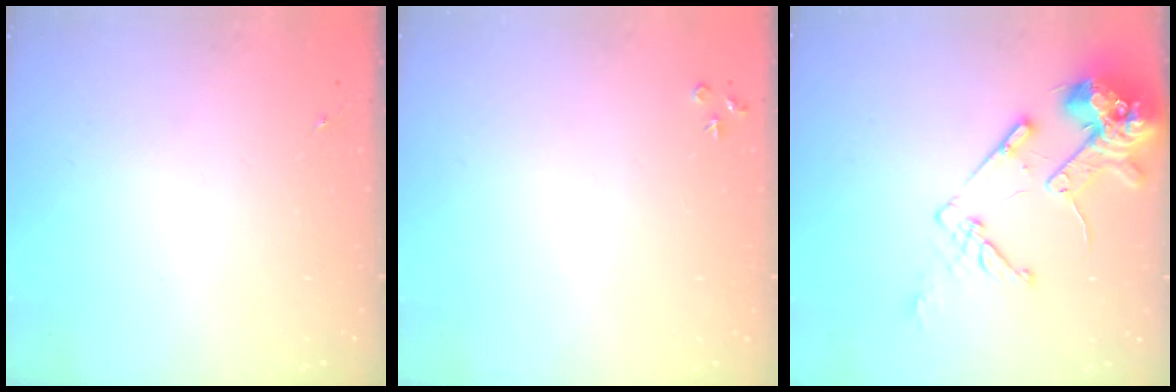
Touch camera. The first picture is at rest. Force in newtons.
{"total": 3.5, "press": 3.5, "slide": 0.4}
{"total": 15.8, "press": 15.6, "slide": 2.0}